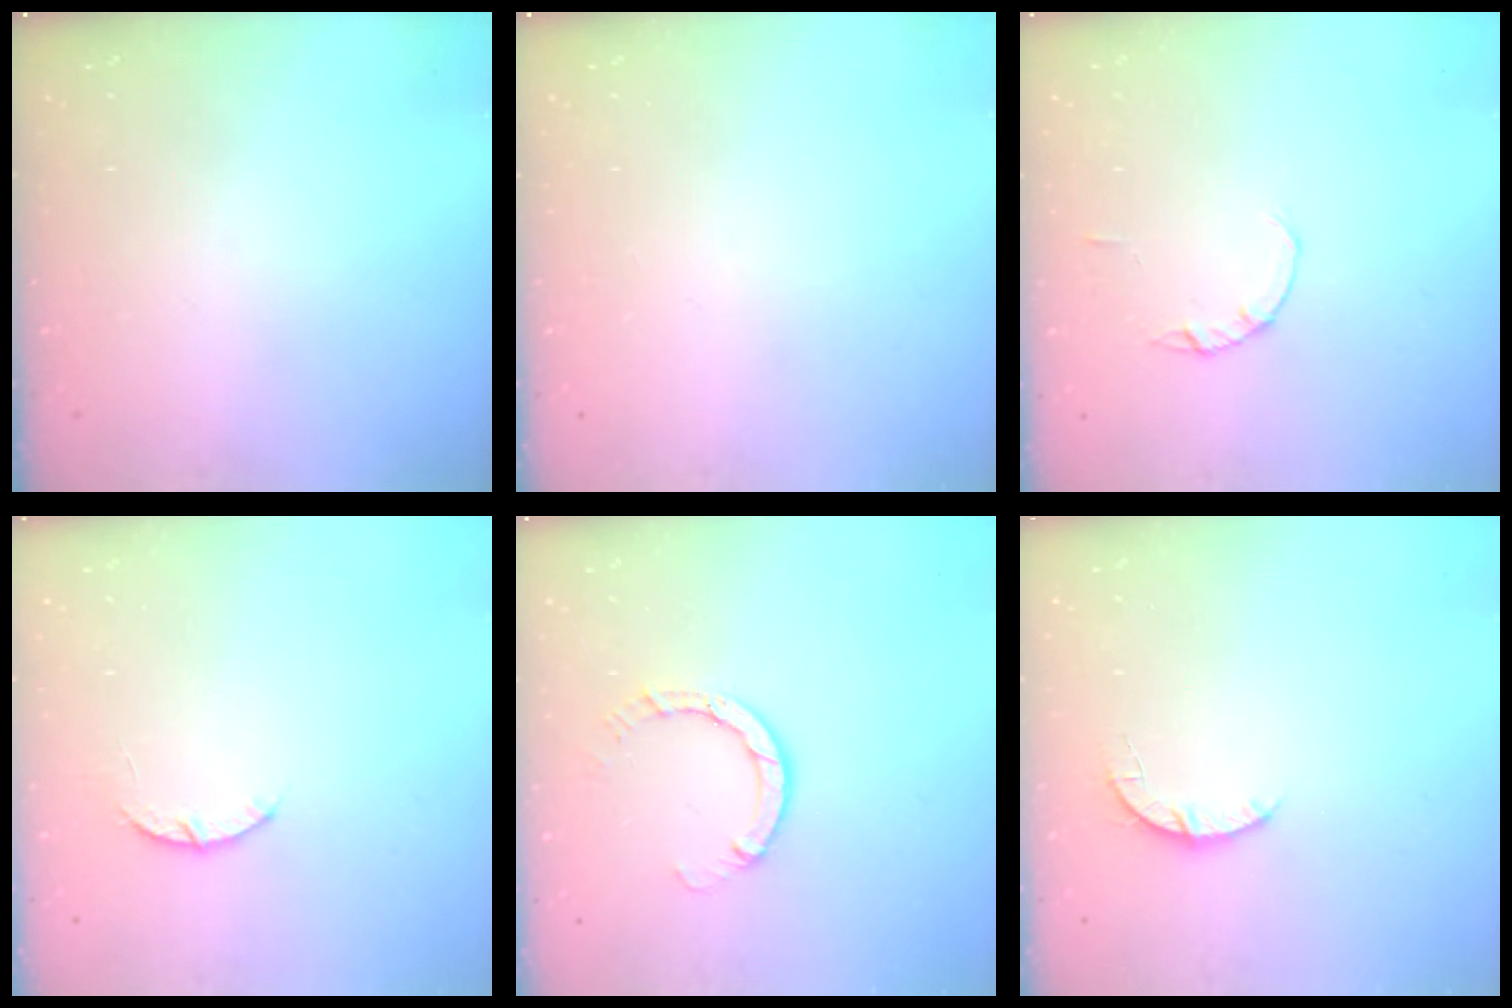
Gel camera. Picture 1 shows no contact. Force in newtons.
{"total": 0.0}
{"total": 1.4, "press": 1.3, "slide": 0.3}
{"total": 3.0, "press": 2.9, "slide": 0.5}
{"total": 4.5, "press": 4.5, "slide": 0.3}
{"total": 3.3, "press": 3.2, "slide": 0.5}